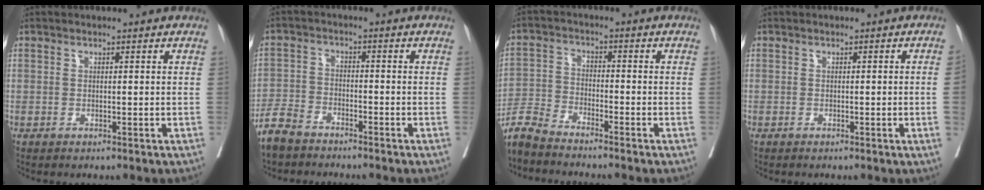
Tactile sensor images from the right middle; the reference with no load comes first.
{"total": 5.1, "force": [-4.5, 1.8, 1.3], "torque": [-0.038, -0.010, -0.091]}
{"total": 8.0, "force": [-7.8, 0.4, 1.8], "torque": [-0.038, -0.009, -0.155]}
{"total": 1.5, "force": [-0.2, -0.6, 1.4], "torque": [-0.018, -0.005, -0.001]}